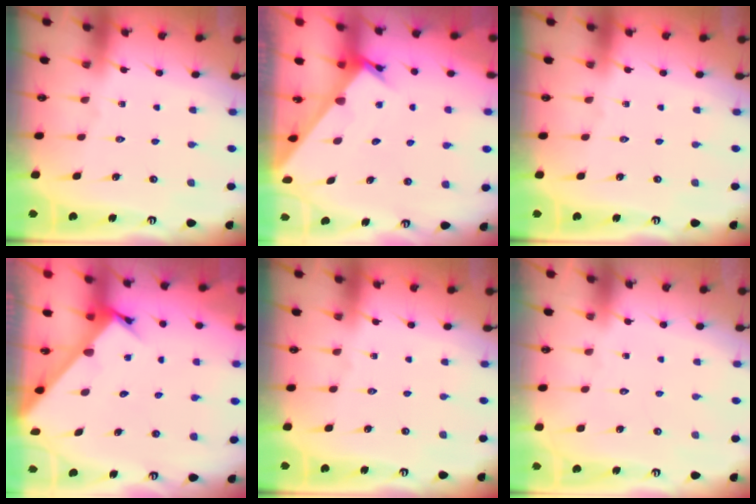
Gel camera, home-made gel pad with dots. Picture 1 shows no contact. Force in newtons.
{"total": 2.3, "press": 2.3, "slide": 0.0}
{"total": 0.0}
{"total": 3.4, "press": 3.4, "slide": 0.2}
{"total": 0.0}
{"total": 1.7, "press": 1.7, "slide": 0.1}